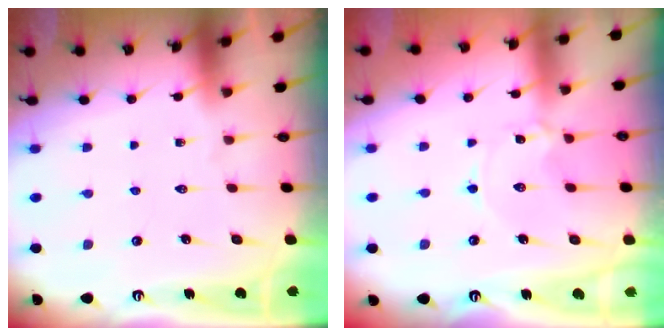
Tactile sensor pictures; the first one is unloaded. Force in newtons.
{"total": 1.1, "press": 1.1, "slide": 0.2}